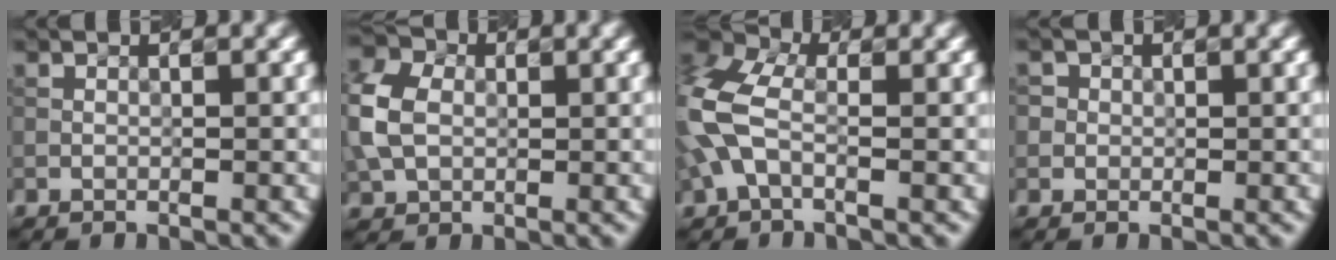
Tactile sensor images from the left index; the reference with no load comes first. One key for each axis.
{"total": 7.6, "fx": 0.4, "fy": 5.8, "fz": 4.9, "tx": -0.145, "ty": 0.015, "tz": 0.003}
{"total": 6.9, "fx": -0.7, "fy": 4.3, "fz": 5.3, "tx": -0.142, "ty": 0.011, "tz": -0.033}
{"total": 2.4, "fx": 1.0, "fy": 2.1, "fz": 0.7, "tx": 0.007, "ty": 0.009, "tz": -0.004}